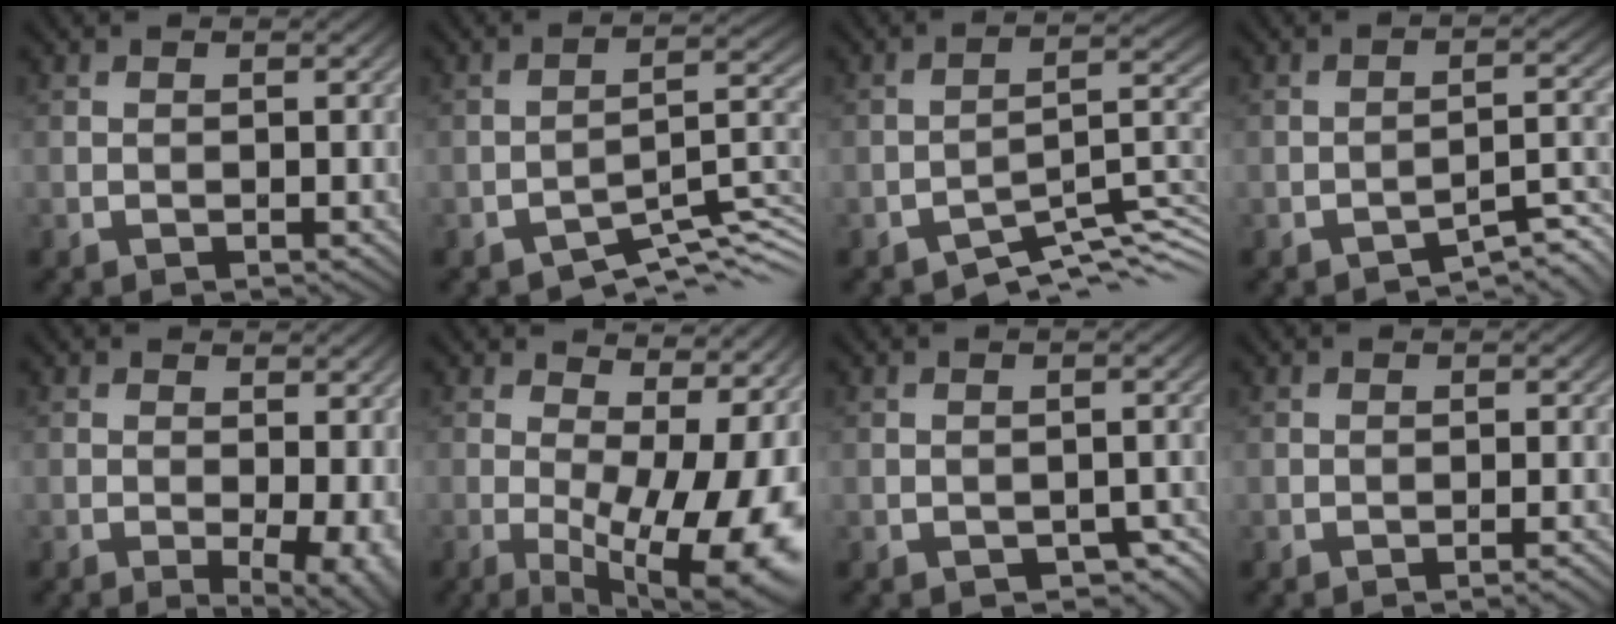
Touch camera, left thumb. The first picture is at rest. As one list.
[{"total": 6.3, "force": [-4.6, 2.0, 3.8], "torque": [-0.046, 0.000, -0.080]}, {"total": 6.9, "force": [-5.0, 2.1, 4.3], "torque": [-0.052, -0.001, -0.091]}, {"total": 3.5, "force": [-2.9, 0.6, 2.0], "torque": [-0.026, 0.011, -0.046]}, {"total": 5.6, "force": [-0.8, 2.4, 5.0], "torque": [-0.069, -0.007, -0.007]}, {"total": 18.2, "force": [-1.2, 7.9, 16.3], "torque": [-0.185, -0.005, -0.004]}, {"total": 3.4, "force": [-2.0, 1.9, 2.1], "torque": [-0.030, -0.004, -0.019]}, {"total": 1.2, "force": [-0.7, 0.1, 0.9], "torque": [-0.010, 0.004, -0.017]}]